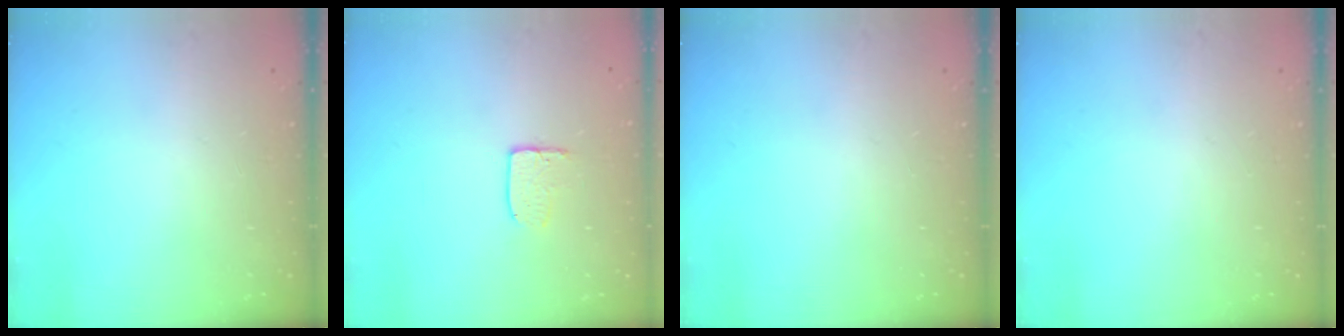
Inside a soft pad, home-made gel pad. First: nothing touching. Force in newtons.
{"total": 5.8, "press": 5.8, "slide": 0.4}
{"total": 0.0}
{"total": 0.0}